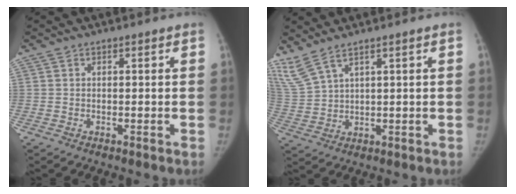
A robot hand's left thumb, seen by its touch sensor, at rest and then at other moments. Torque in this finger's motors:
{"motor_torque": [3.56, 1.45, 0.49, -0.54, 1.02]}